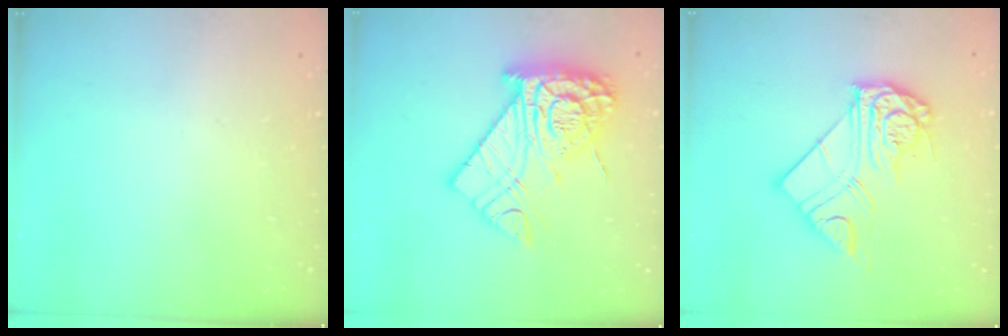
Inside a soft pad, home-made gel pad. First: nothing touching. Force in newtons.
{"total": 20.4, "press": 20.3, "slide": 1.4}
{"total": 13.7, "press": 13.6, "slide": 1.4}